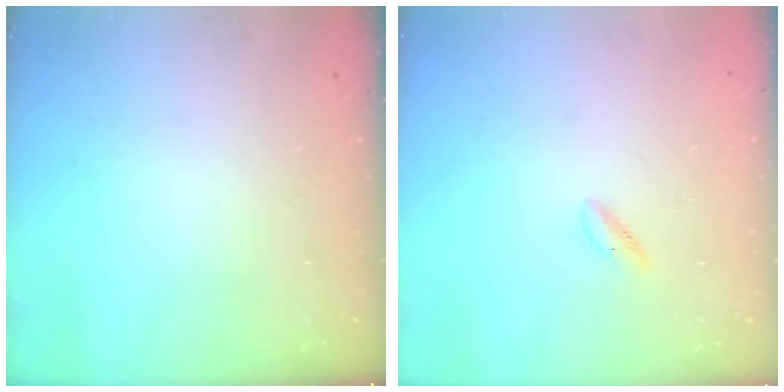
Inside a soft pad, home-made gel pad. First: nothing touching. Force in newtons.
{"total": 2.0, "press": 1.6, "slide": 1.2}